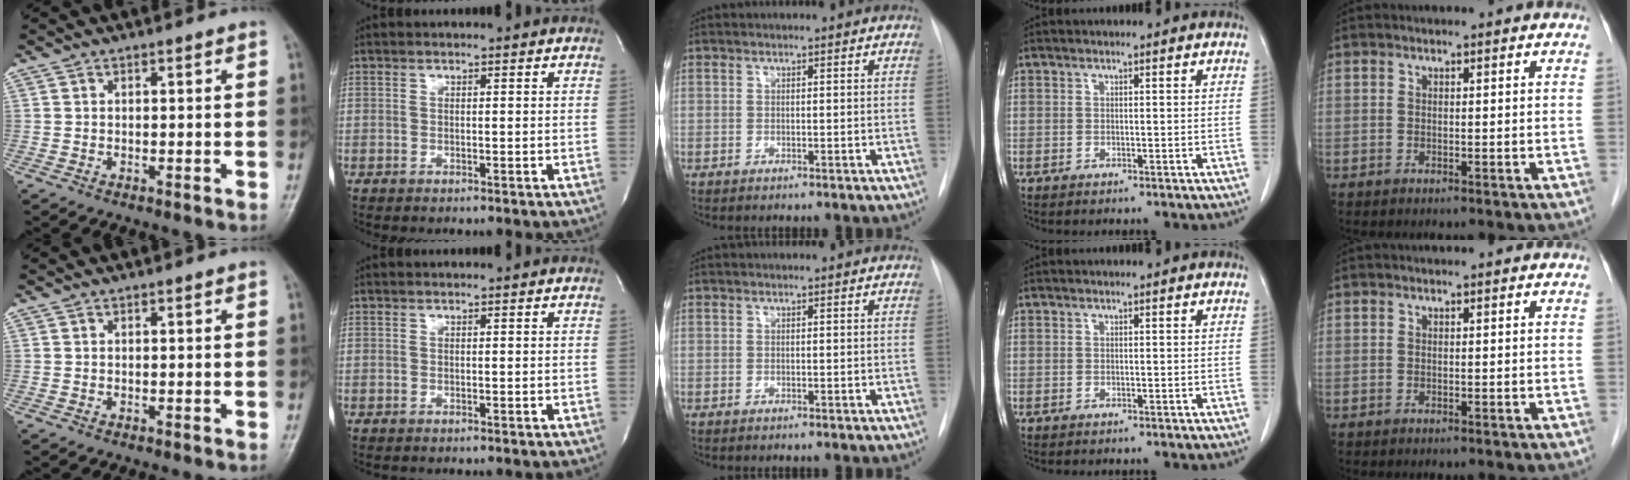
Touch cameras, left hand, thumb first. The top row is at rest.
{}